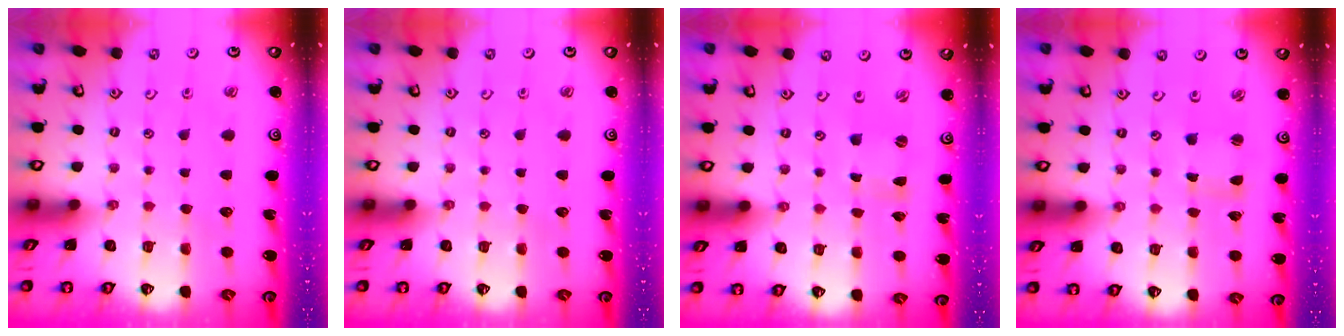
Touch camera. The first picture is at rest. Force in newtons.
{"total": 0.0}
{"total": 0.0}
{"total": 1.5, "press": 1.5, "slide": 0.3}